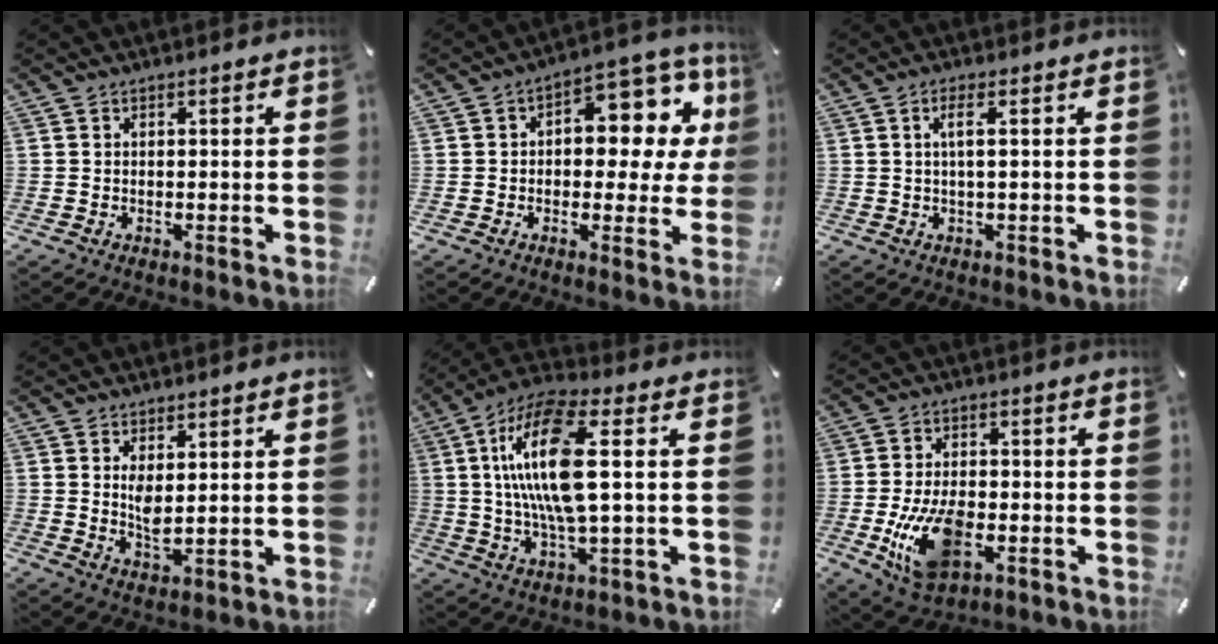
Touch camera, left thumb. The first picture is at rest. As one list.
[{"total": 12.2, "force": [3.4, 7.6, 8.9], "torque": [-0.103, -0.031, 0.056]}, {"total": 3.6, "force": [0.7, 0.3, 3.5], "torque": [-0.069, 0.000, 0.009]}, {"total": 6.0, "force": [1.2, 2.6, 5.3], "torque": [-0.098, -0.012, 0.014]}, {"total": 17.8, "force": [2.6, 6.0, 16.6], "torque": [-0.346, -0.008, 0.036]}, {"total": 13.5, "force": [-3.7, 8.1, 10.1], "torque": [-0.197, -0.002, -0.064]}]